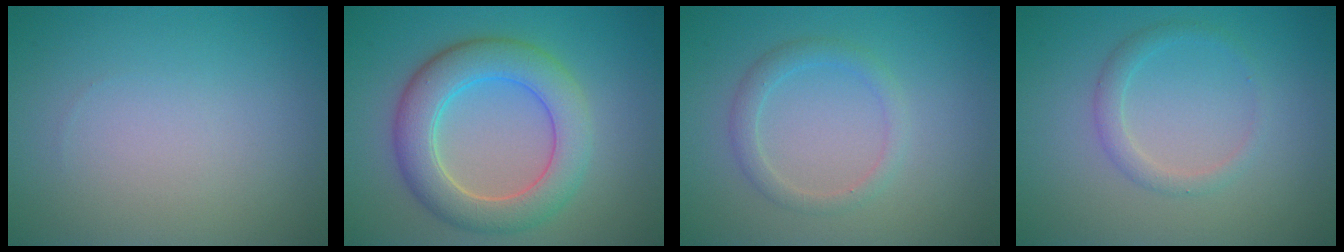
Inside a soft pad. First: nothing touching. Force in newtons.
{"total": 6.5, "press": 6.4, "slide": 0.6}
{"total": 1.9, "press": 1.9, "slide": 0.0}
{"total": 1.7, "press": 1.7, "slide": 0.0}